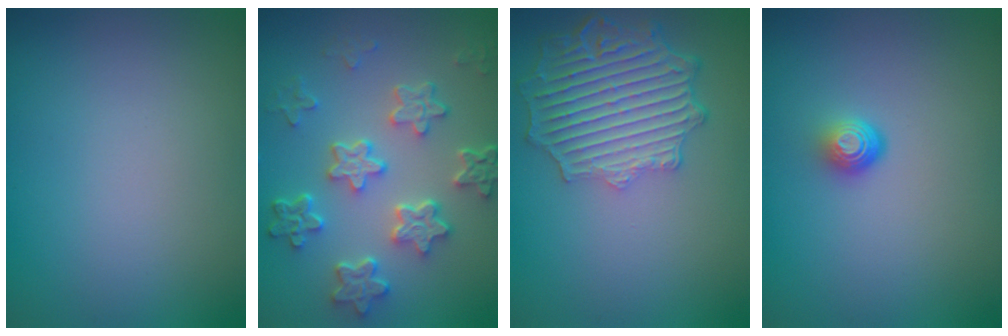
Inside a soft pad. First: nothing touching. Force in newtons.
{"total": 5.9, "press": 4.6, "slide": 3.7}
{"total": 6.9, "press": 5.4, "slide": 4.3}
{"total": 1.9, "press": 1.1, "slide": 1.5}